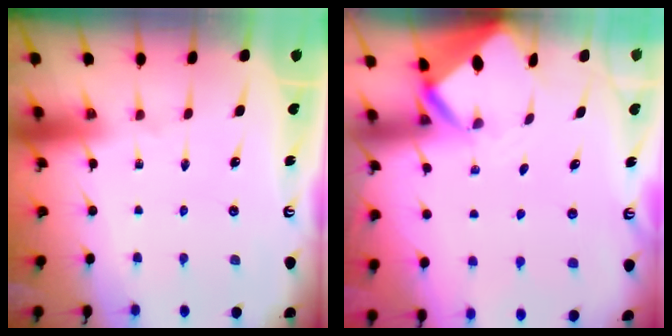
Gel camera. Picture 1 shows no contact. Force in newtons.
{"total": 2.9, "press": 2.9, "slide": 0.1}